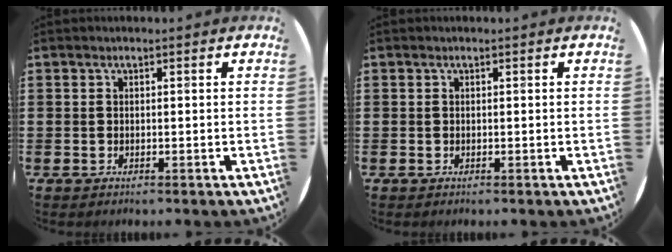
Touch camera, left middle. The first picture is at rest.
{"total": 0.0}